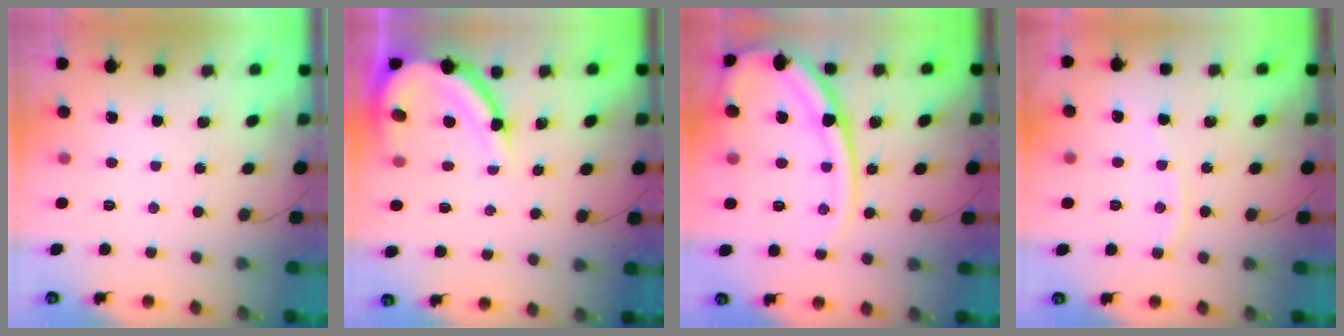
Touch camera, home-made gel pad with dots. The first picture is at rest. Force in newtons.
{"total": 10.7, "press": 10.6, "slide": 1.1}
{"total": 16.6, "press": 16.5, "slide": 2.1}
{"total": 4.3, "press": 4.3, "slide": 0.5}